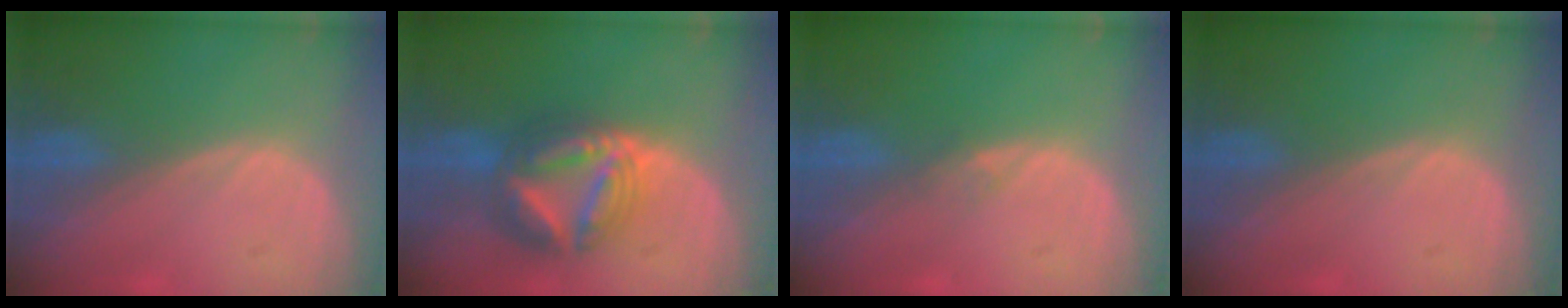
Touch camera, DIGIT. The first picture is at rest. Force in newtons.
{"total": 8.8, "press": 8.8, "slide": 0.8}
{"total": 0.8, "press": 0.8, "slide": 0.0}
{"total": 0.0}